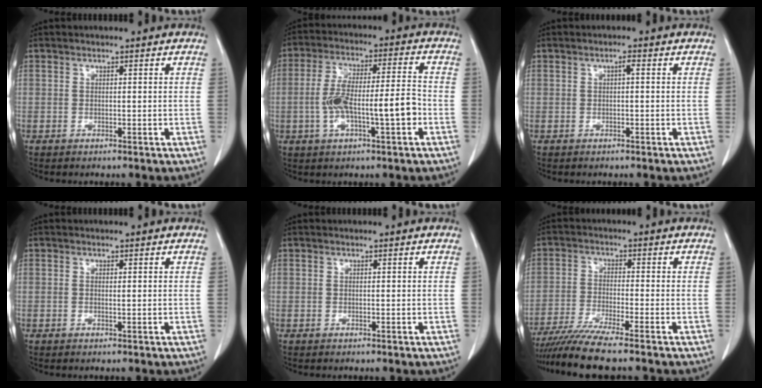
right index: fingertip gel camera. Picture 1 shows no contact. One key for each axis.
{"total": 10.3, "fx": -2.5, "fy": 2.0, "fz": 9.8, "tx": -0.185, "ty": 0.023, "tz": -0.038}
{"total": 0.9, "fx": 0.1, "fy": 0.1, "fz": 0.9, "tx": -0.016, "ty": 0.003, "tz": 0.001}
{"total": 0.0}
{"total": 0.0}
{"total": 7.9, "fx": -6.6, "fy": -1.2, "fz": 4.1, "tx": -0.065, "ty": -0.025, "tz": -0.115}